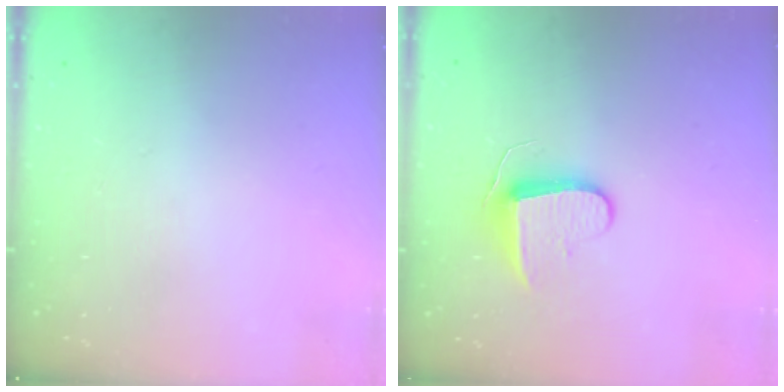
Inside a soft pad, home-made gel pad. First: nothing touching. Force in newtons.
{"total": 9.6, "press": 9.5, "slide": 0.7}